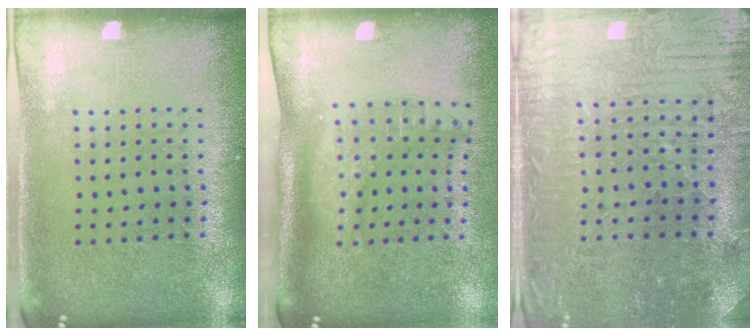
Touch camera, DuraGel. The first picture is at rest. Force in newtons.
{"total": 2.1, "press": 1.6, "slide": 1.5}
{"total": 2.0, "press": 1.9, "slide": 0.4}